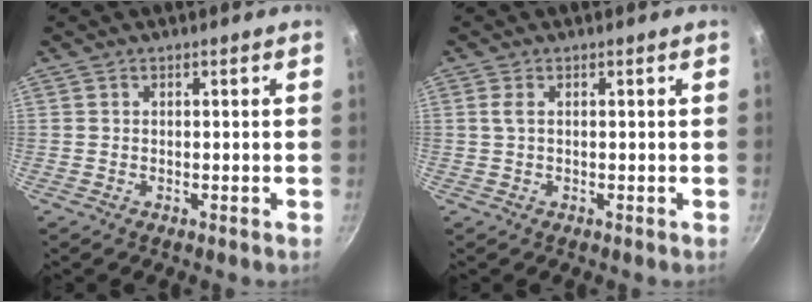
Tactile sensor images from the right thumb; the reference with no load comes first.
{"total": 1.3, "force": [0.3, 0.5, 1.2], "torque": [-0.036, 0.006, 0.009]}